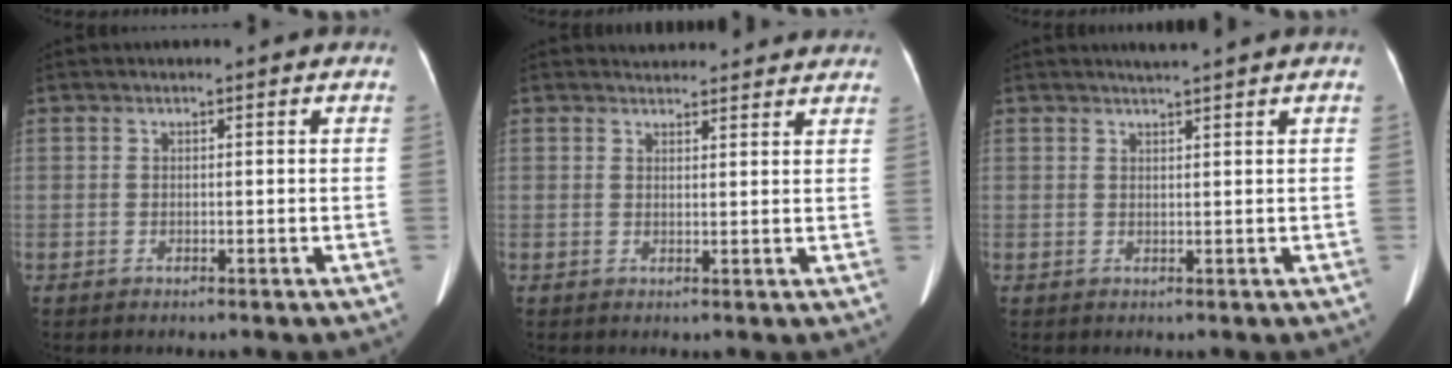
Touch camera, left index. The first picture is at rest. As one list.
[{"total": 7.8, "force": [7.5, 1.9, 1.4], "torque": [-0.005, 0.019, 0.075]}, {"total": 1.6, "force": [1.4, -0.7, 0.4], "torque": [-0.006, -0.001, 0.030]}]